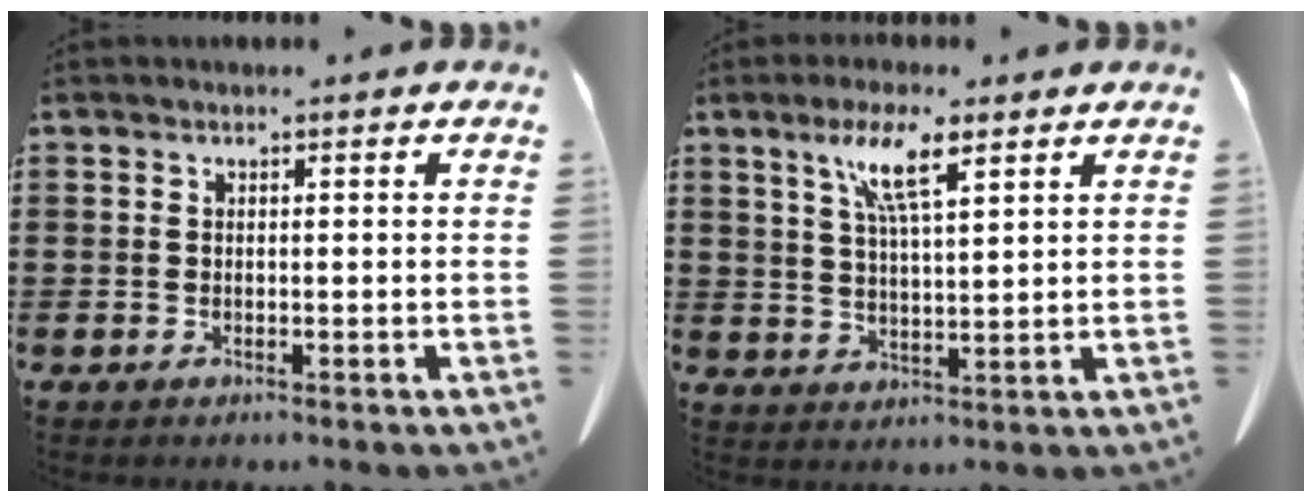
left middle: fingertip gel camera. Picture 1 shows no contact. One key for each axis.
{"total": 7.6, "fx": 4.6, "fy": 1.3, "fz": 5.9, "tx": -0.128, "ty": 0.003, "tz": 0.079}